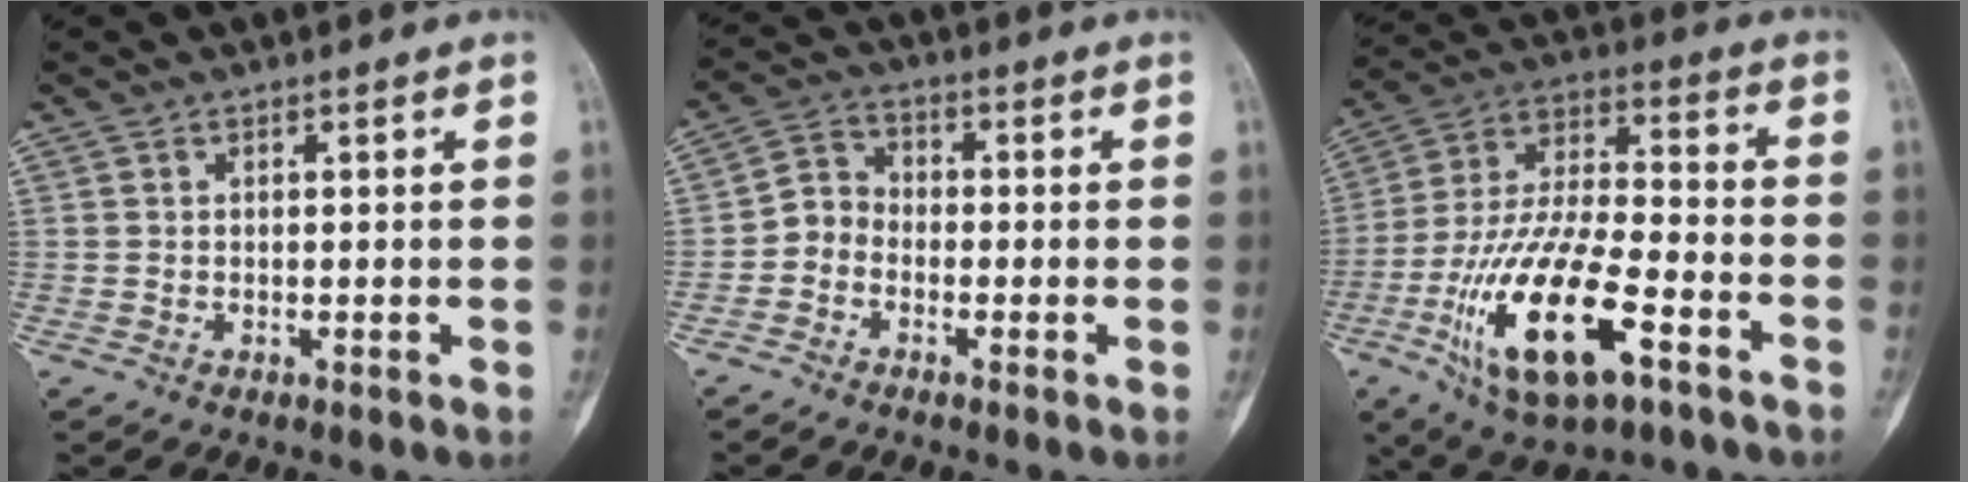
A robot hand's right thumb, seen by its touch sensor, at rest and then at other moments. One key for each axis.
{"total": 4.4, "fx": -1.9, "fy": 3.5, "fz": 1.8, "tx": -0.009, "ty": 0.018, "tz": -0.053}
{"total": 21.2, "fx": -9.2, "fy": 7.7, "fz": 17.4, "tx": -0.347, "ty": 0.041, "tz": -0.158}